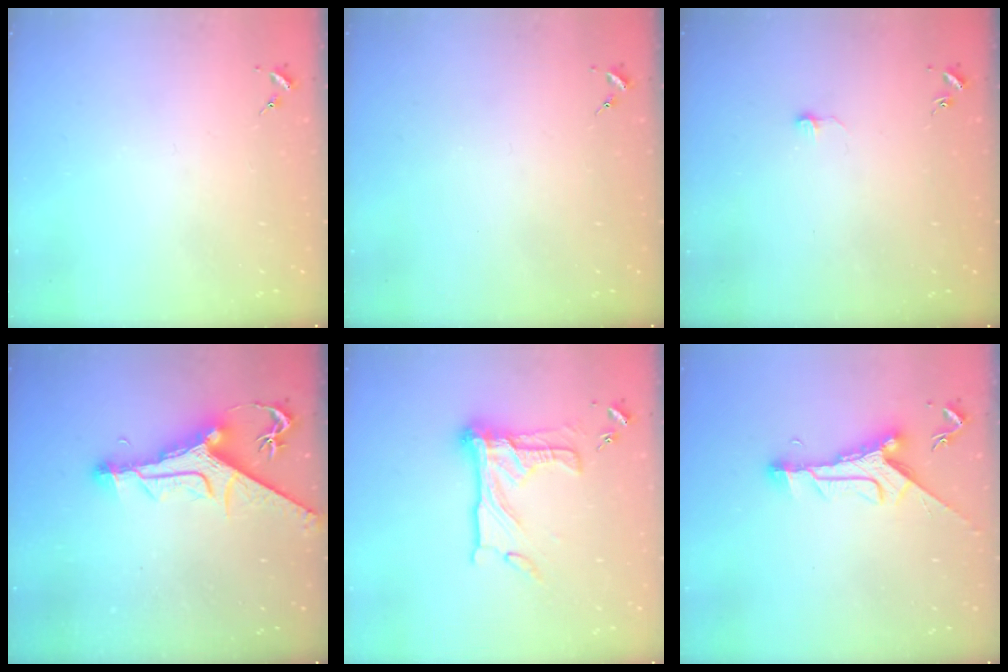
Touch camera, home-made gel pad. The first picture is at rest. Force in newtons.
{"total": 0.0}
{"total": 4.2, "press": 4.2, "slide": 0.5}
{"total": 13.6, "press": 13.5, "slide": 1.7}
{"total": 19.0, "press": 18.9, "slide": 1.4}
{"total": 10.0, "press": 10.0, "slide": 0.3}